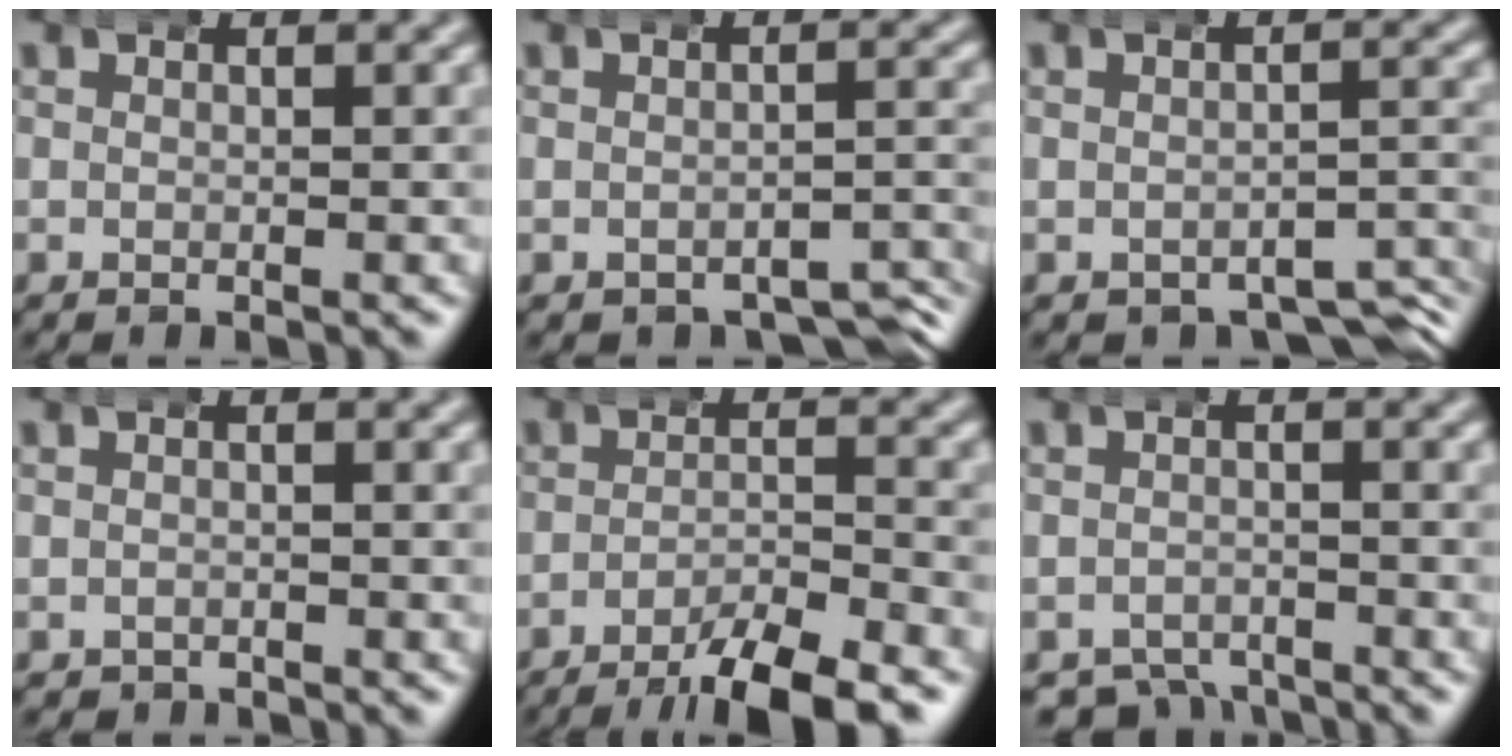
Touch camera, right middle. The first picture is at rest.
{"total": 4.3, "force": [-3.8, 1.6, 1.3], "torque": [-0.011, -0.011, -0.055]}
{"total": 6.1, "force": [-5.1, 2.5, 2.0], "torque": [-0.004, -0.012, -0.074]}
{"total": 1.3, "force": [-1.1, 0.6, -0.3], "torque": [0.004, -0.012, -0.009]}
{"total": 7.2, "force": [-6.1, 1.4, 3.7], "torque": [-0.048, -0.013, -0.095]}
{"total": 5.1, "force": [-4.5, 2.3, 0.9], "torque": [-0.007, -0.023, -0.067]}